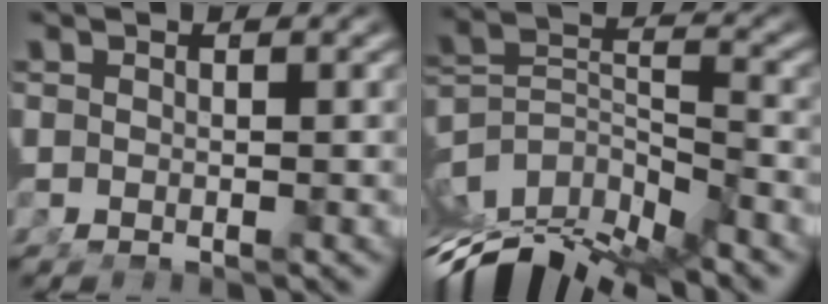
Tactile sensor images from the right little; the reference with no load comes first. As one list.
[{"total": 13.8, "force": [-6.9, 8.2, 8.7], "torque": [-0.162, -0.070, -0.081]}]